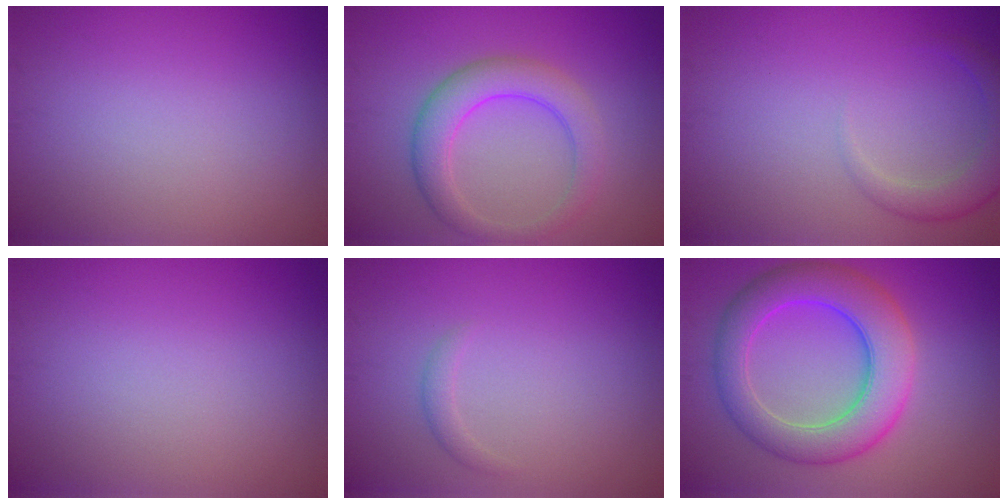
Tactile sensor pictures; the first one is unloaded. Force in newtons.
{"total": 4.3, "press": 4.3, "slide": 0.2}
{"total": 2.8, "press": 2.8, "slide": 0.3}
{"total": 0.0}
{"total": 0.9, "press": 0.9, "slide": 0.1}
{"total": 7.7, "press": 7.7, "slide": 0.1}